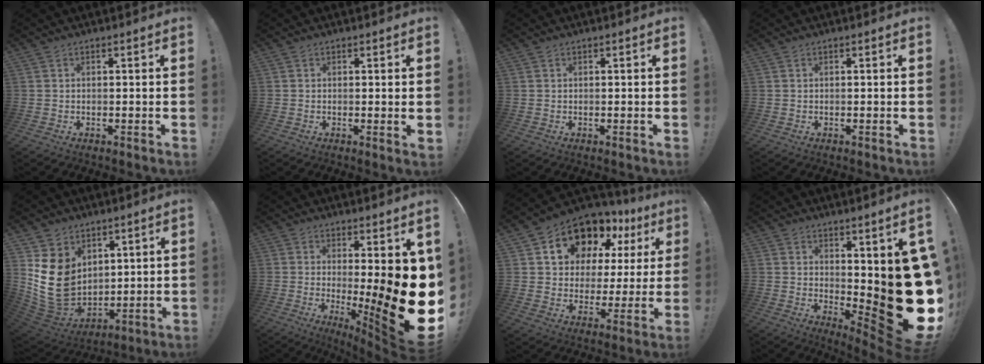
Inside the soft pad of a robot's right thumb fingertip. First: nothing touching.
{"total": 1.2, "force": [0.7, -0.3, 1.0], "torque": [-0.002, -0.008, 0.008]}
{"total": 0.0}
{"total": 0.0}
{"total": 16.4, "force": [3.3, 13.0, 9.5], "torque": [-0.197, -0.031, 0.075]}
{"total": 19.2, "force": [-1.7, 4.2, 18.7], "torque": [-0.234, -0.035, -0.013]}
{"total": 13.7, "force": [10.0, 8.0, 4.8], "torque": [-0.078, -0.083, 0.189]}
{"total": 16.1, "force": [0.7, 5.1, 15.2], "torque": [-0.151, -0.063, 0.030]}